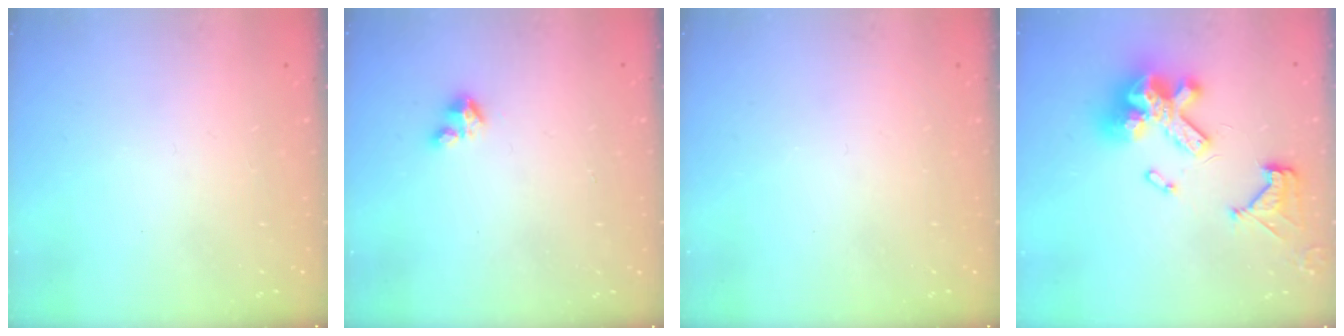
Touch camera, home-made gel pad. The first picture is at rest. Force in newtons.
{"total": 3.1, "press": 3.1, "slide": 0.3}
{"total": 0.0}
{"total": 17.3, "press": 17.2, "slide": 1.9}